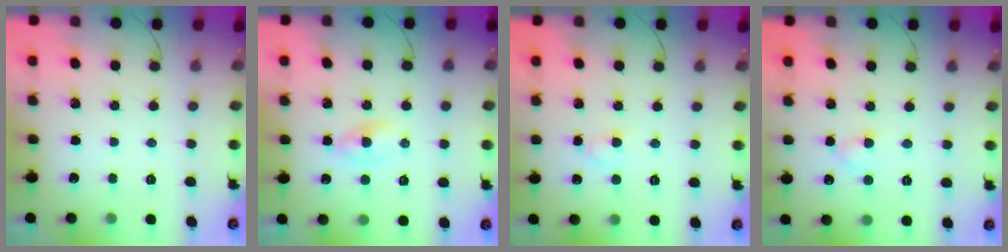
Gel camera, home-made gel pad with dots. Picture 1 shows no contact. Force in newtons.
{"total": 1.9, "press": 1.6, "slide": 1.0}
{"total": 2.1, "press": 1.8, "slide": 1.0}
{"total": 2.7, "press": 2.5, "slide": 1.1}